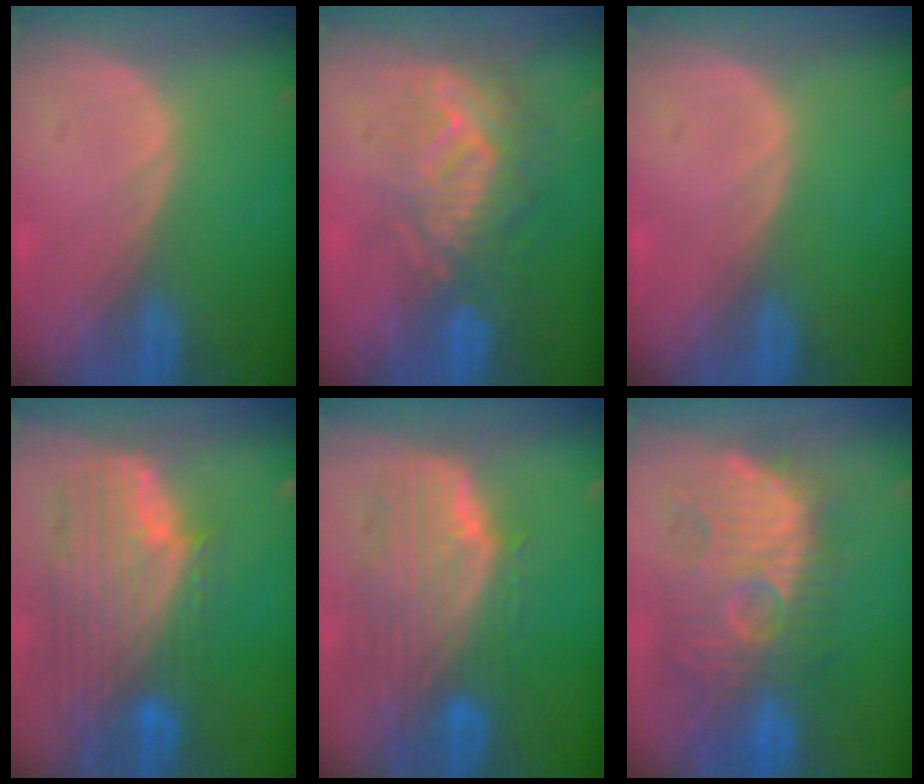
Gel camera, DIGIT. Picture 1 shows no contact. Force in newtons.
{"total": 9.4, "press": 8.5, "slide": 4.1}
{"total": 0.0}
{"total": 11.8, "press": 10.0, "slide": 6.2}
{"total": 10.0, "press": 8.9, "slide": 4.6}
{"total": 12.1, "press": 11.7, "slide": 2.9}